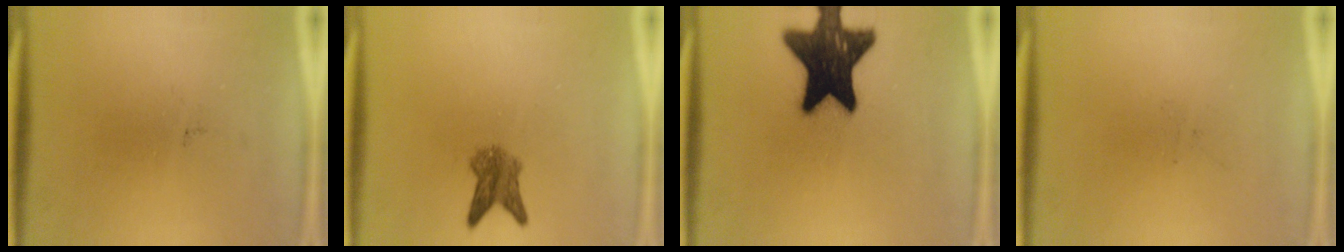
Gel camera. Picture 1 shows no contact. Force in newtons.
{"total": 4.0}
{"total": 17.4}
{"total": 0.0}